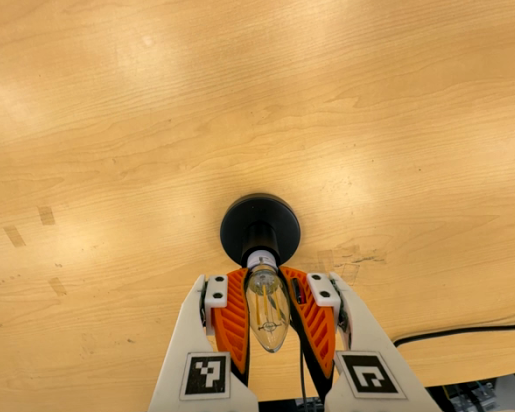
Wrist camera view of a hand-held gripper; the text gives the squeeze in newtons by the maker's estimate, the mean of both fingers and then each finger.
{"total": 23.0, "left": 25.6, "right": 20.5}